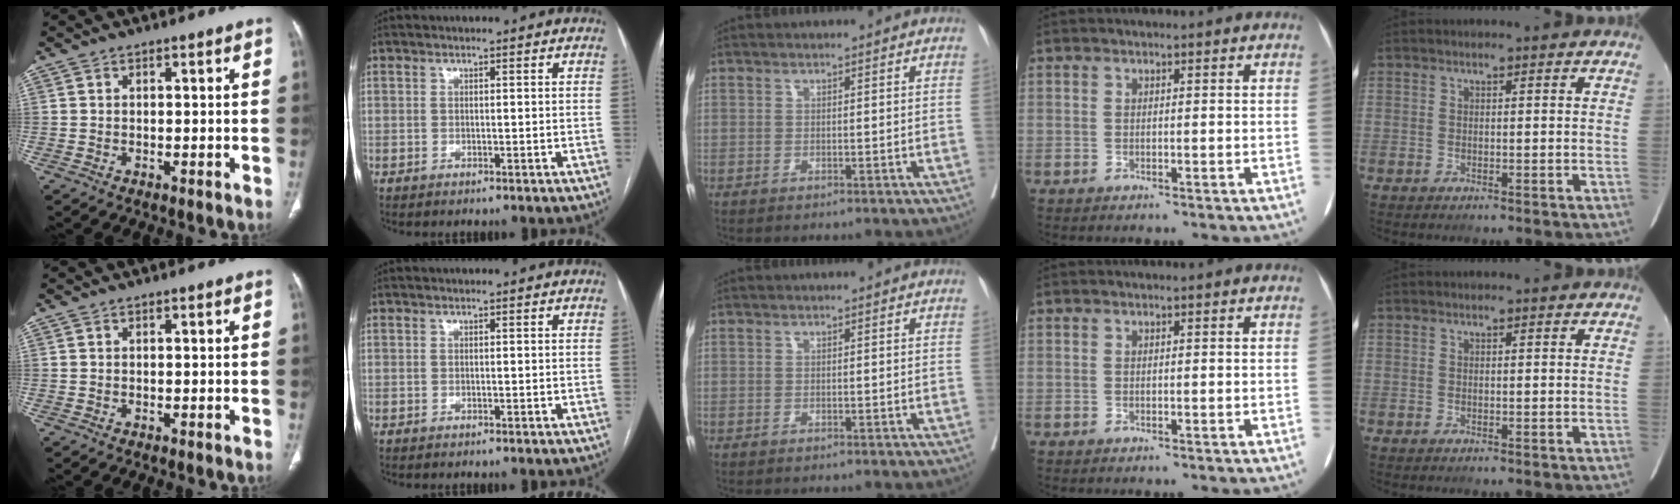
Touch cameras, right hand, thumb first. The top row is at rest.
{}